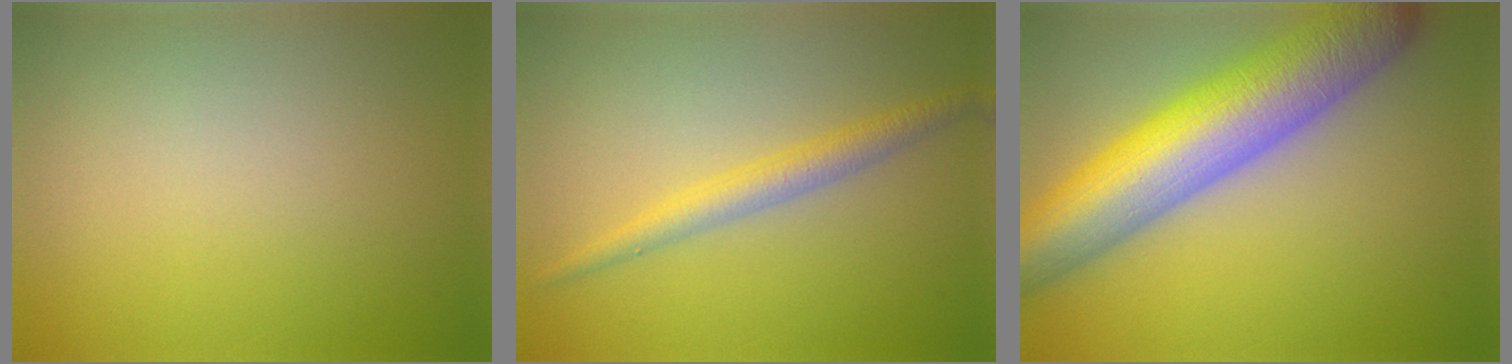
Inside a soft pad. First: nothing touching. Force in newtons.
{"total": 2.5, "press": 2.5, "slide": 0.0}
{"total": 11.7, "press": 11.7, "slide": 0.5}